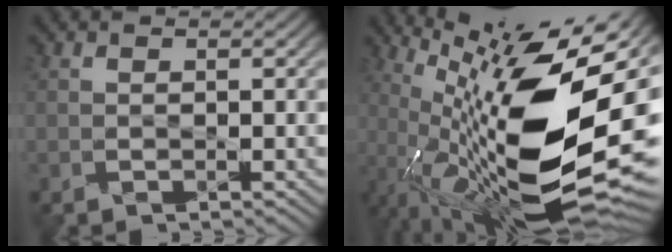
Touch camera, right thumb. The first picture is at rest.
{"total": 20.0, "force": [1.7, 6.7, 18.7], "torque": [-0.308, 0.001, 0.027]}